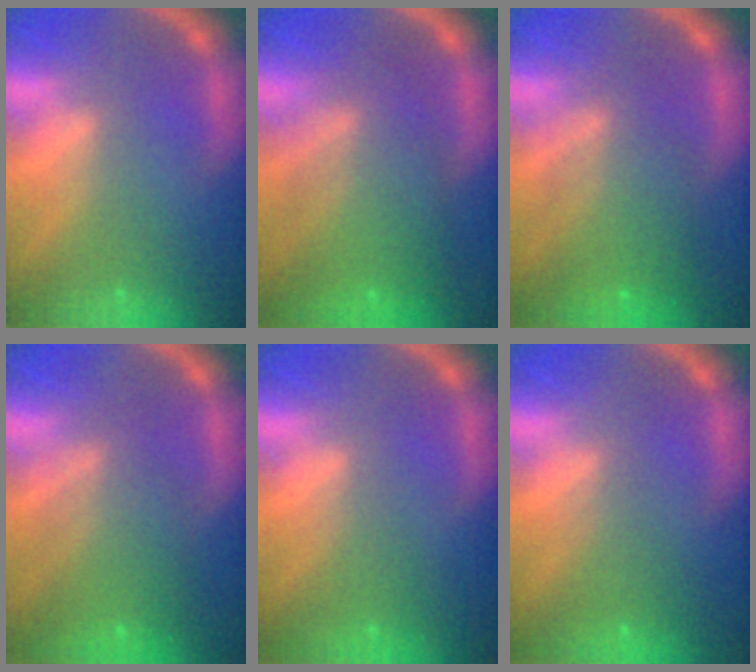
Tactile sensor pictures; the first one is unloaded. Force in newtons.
{"total": 8.1}
{"total": 6.5}
{"total": 6.0}
{"total": 1.5}
{"total": 2.0}